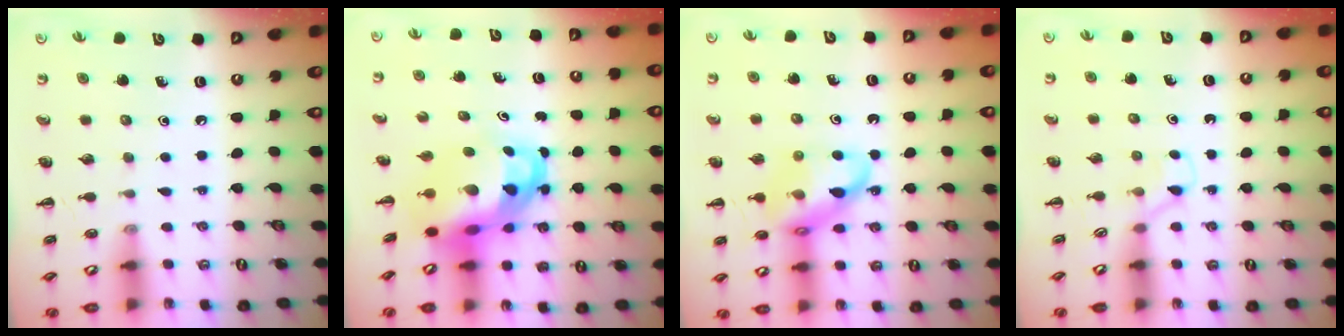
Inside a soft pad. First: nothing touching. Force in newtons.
{"total": 8.0, "press": 7.7, "slide": 2.0}
{"total": 16.0, "press": 15.7, "slide": 2.8}
{"total": 2.9, "press": 2.7, "slide": 1.0}